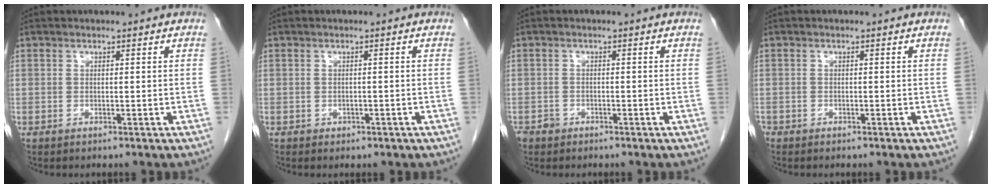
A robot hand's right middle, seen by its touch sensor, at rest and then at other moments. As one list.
[{"total": 0.9, "force": [-0.4, 0.7, 0.3], "torque": [-0.011, 0.000, -0.001]}, {"total": 1.7, "force": [-1.3, 1.1, 0.2], "torque": [-0.007, 0.003, -0.022]}, {"total": 0.9, "force": [-0.7, 0.5, 0.1], "torque": [-0.006, 0.001, -0.013]}]